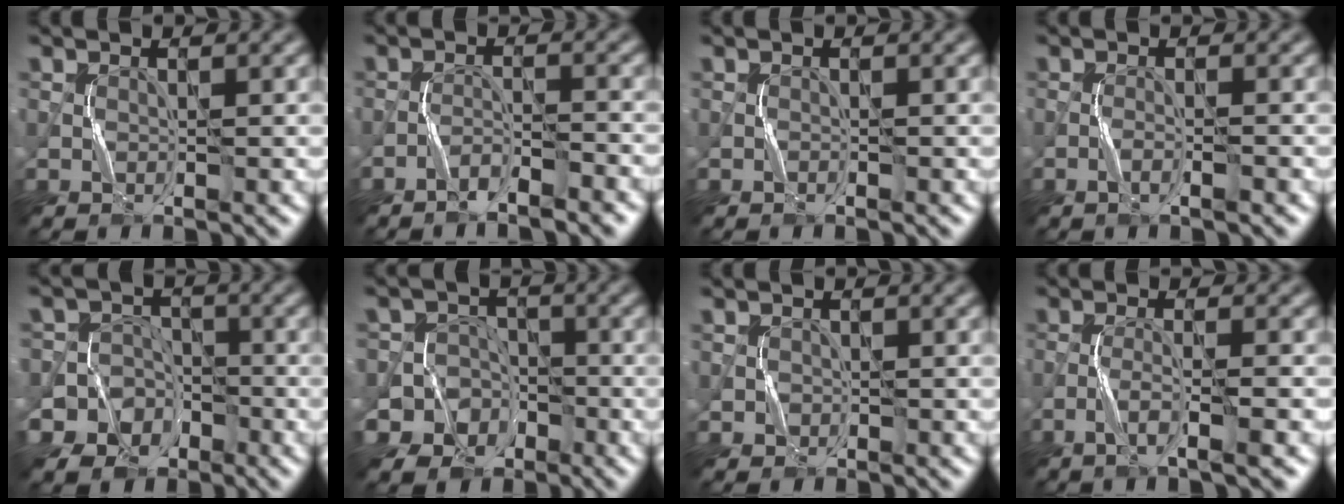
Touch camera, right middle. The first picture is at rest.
{"total": 2.7, "force": [-2.3, 0.2, 1.3], "torque": [-0.029, 0.008, -0.042]}
{"total": 0.0}
{"total": 1.2, "force": [-0.7, -0.1, 0.9], "torque": [-0.020, 0.004, -0.014]}
{"total": 8.4, "force": [-4.4, 7.1, 0.7], "torque": [-0.014, -0.005, -0.101]}
{"total": 8.4, "force": [-4.3, 7.2, 0.8], "torque": [-0.017, -0.001, -0.099]}
{"total": 0.7, "force": [0.1, 0.7, -0.3], "torque": [0.012, -0.006, 0.006]}
{"total": 2.7, "force": [-1.4, 0.0, 2.3], "torque": [-0.044, 0.006, -0.032]}